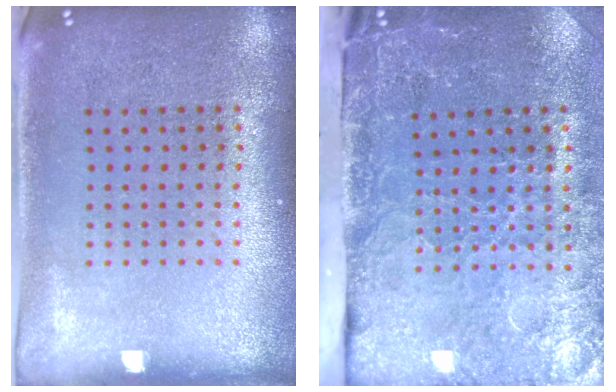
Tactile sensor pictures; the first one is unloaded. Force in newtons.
{"total": 4.8, "press": 3.6, "slide": 3.1}